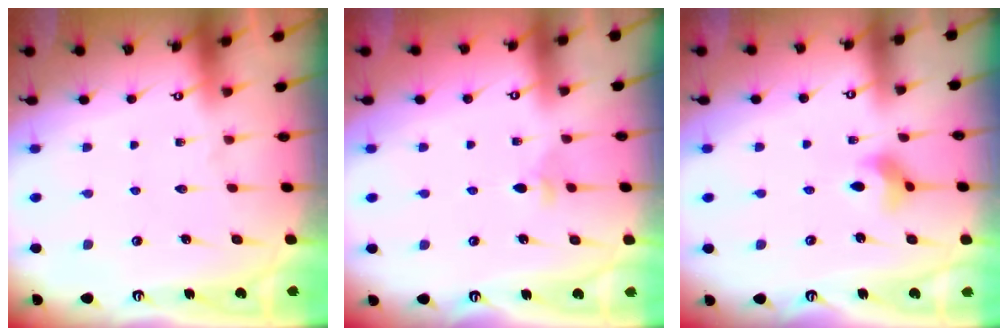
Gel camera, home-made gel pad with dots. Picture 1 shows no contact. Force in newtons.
{"total": 3.1, "press": 3.0, "slide": 0.7}
{"total": 4.6, "press": 4.6, "slide": 0.7}